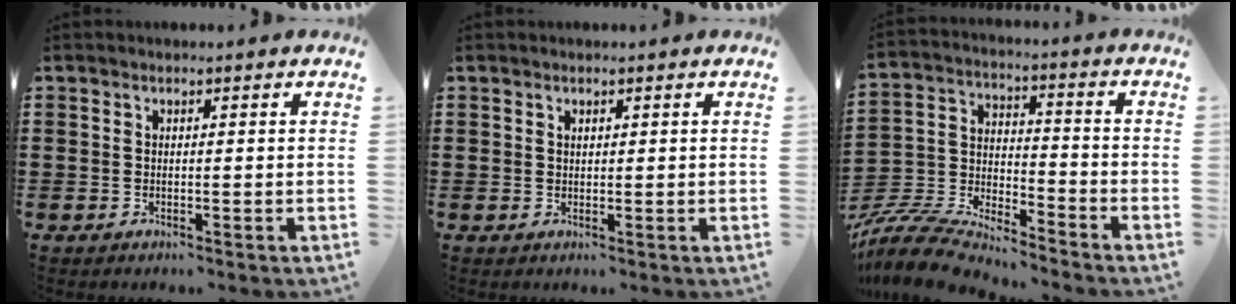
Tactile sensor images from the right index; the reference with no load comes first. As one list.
[{"total": 0.7, "force": [0.6, 0.2, 0.2], "torque": [-0.003, 0.001, 0.014]}, {"total": 7.8, "force": [-7.4, 1.3, 2.0], "torque": [-0.061, -0.001, -0.153]}]